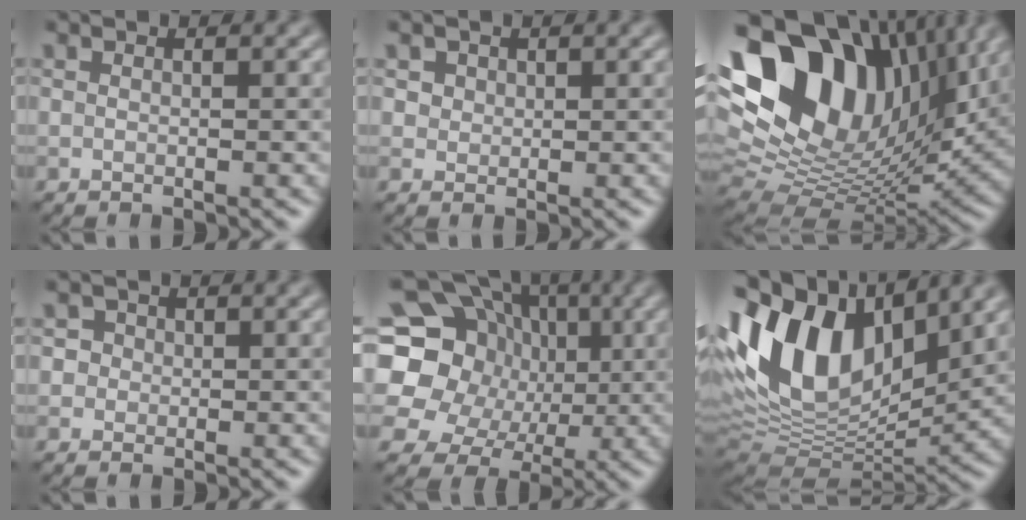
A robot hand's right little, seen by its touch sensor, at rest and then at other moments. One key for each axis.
{"total": 1.7, "fx": 0.9, "fy": 1.3, "fz": 0.5, "tx": -0.012, "ty": -0.002, "tz": 0.023}
{"total": 18.5, "fx": 7.4, "fy": 11.3, "fz": 12.7, "tx": -0.249, "ty": 0.034, "tz": 0.129}
{"total": 2.2, "fx": 0.7, "fy": 2.0, "fz": 0.7, "tx": 0.010, "ty": 0.009, "tz": 0.004}
{"total": 17.7, "fx": 1.2, "fy": 16.2, "fz": 6.8, "tx": -0.165, "ty": 0.032, "tz": -0.020}
{"total": 15.9, "fx": 4.9, "fy": 9.4, "fz": 11.9, "tx": -0.241, "ty": 0.021, "tz": 0.084}